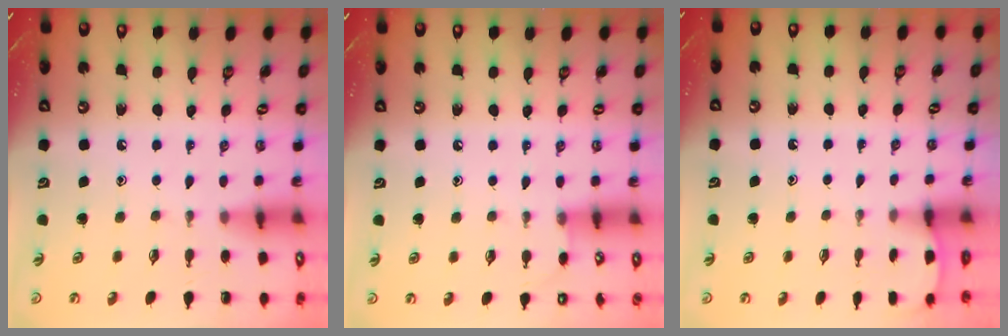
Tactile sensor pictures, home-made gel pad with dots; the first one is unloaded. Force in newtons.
{"total": 3.9, "press": 3.8, "slide": 0.5}
{"total": 0.9, "press": 0.9, "slide": 0.1}